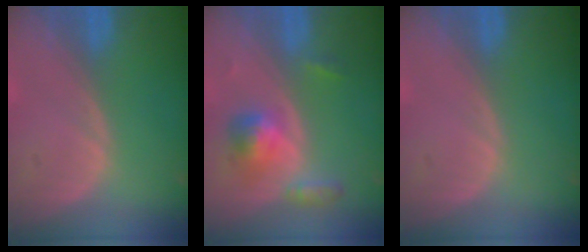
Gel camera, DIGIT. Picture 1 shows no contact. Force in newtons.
{"total": 5.3, "press": 5.0, "slide": 1.6}
{"total": 0.0}